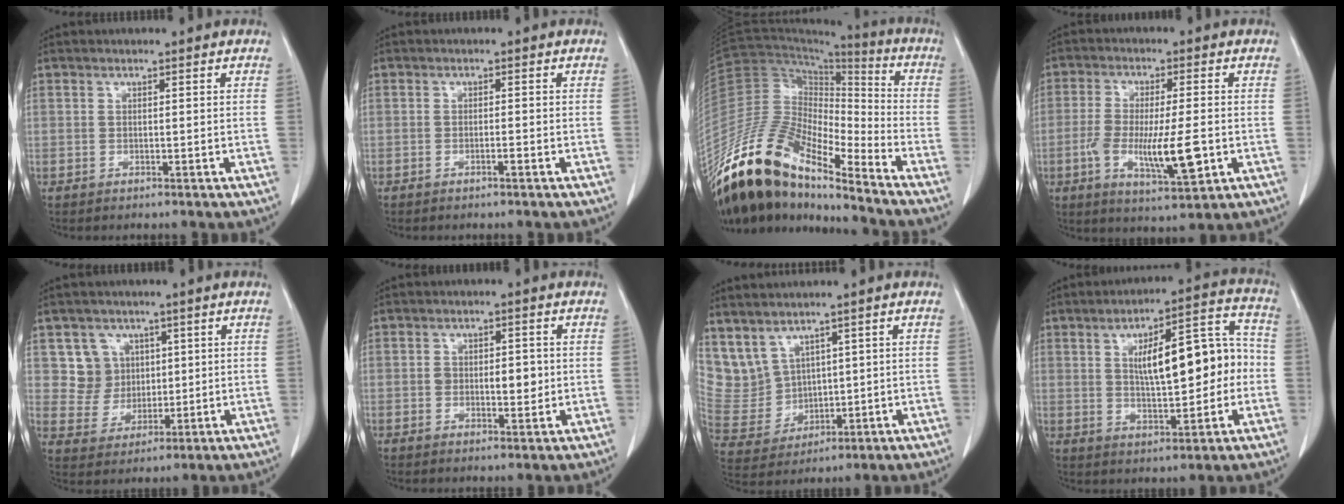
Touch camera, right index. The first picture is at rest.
{"total": 0.9, "force": [-0.5, 0.0, 0.8], "torque": [-0.013, 0.002, -0.007]}
{"total": 18.0, "force": [-14.3, 4.8, 9.8], "torque": [-0.180, 0.032, -0.267]}
{"total": 11.0, "force": [-2.5, 2.3, 10.4], "torque": [-0.187, -0.014, -0.038]}
{"total": 6.4, "force": [2.5, 5.9, 0.4], "torque": [-0.010, 0.017, 0.055]}
{"total": 4.5, "force": [-0.1, 2.4, 3.8], "torque": [-0.053, 0.002, 0.003]}
{"total": 8.6, "force": [5.3, 6.2, 2.6], "torque": [-0.075, 0.018, 0.136]}
{"total": 14.1, "force": [0.8, 4.4, 13.4], "torque": [-0.194, 0.036, 0.020]}